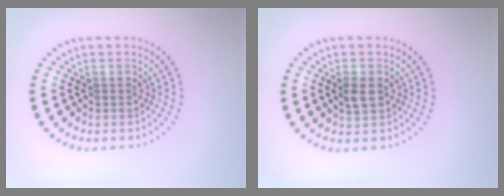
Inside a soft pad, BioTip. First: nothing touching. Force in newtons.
{"total": 1.9, "press": 1.9, "slide": 0.1}